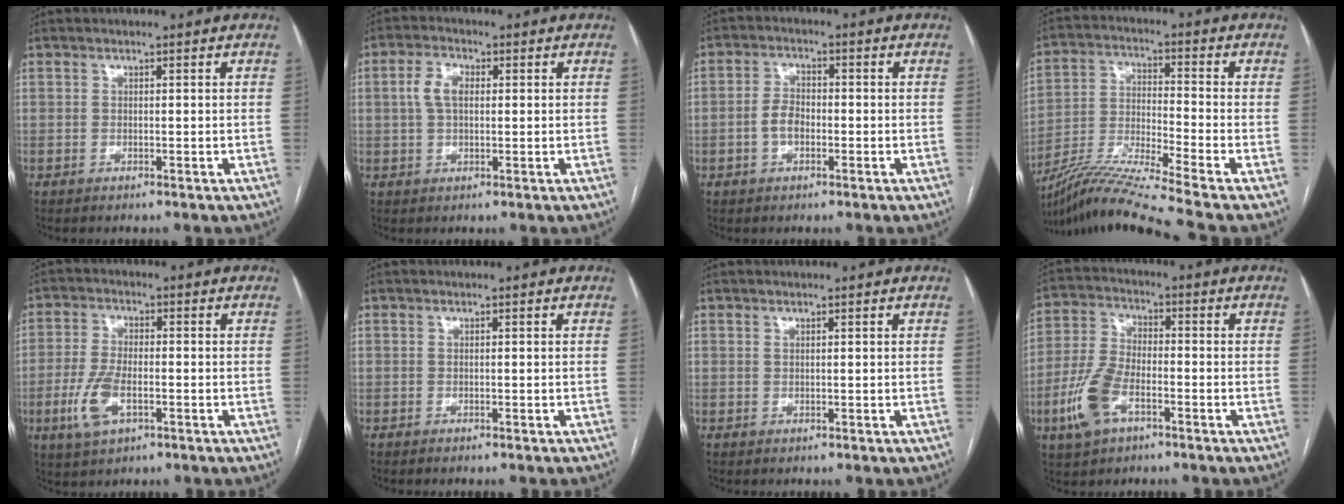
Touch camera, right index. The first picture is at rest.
{"total": 4.4, "force": [0.8, 2.5, 3.6], "torque": [-0.085, 0.015, 0.017]}
{"total": 3.7, "force": [-1.0, 2.1, 2.8], "torque": [-0.060, 0.011, -0.019]}
{"total": 13.7, "force": [-11.5, -2.8, 7.0], "torque": [-0.137, -0.016, -0.208]}
{"total": 7.2, "force": [-2.5, 3.0, 6.1], "torque": [-0.140, -0.004, -0.043]}
{"total": 0.6, "force": [-0.6, 0.0, 0.3], "torque": [-0.002, 0.001, -0.008]}
{"total": 0.0}
{"total": 9.6, "force": [-4.1, 4.8, 7.2], "torque": [-0.175, 0.003, -0.079]}